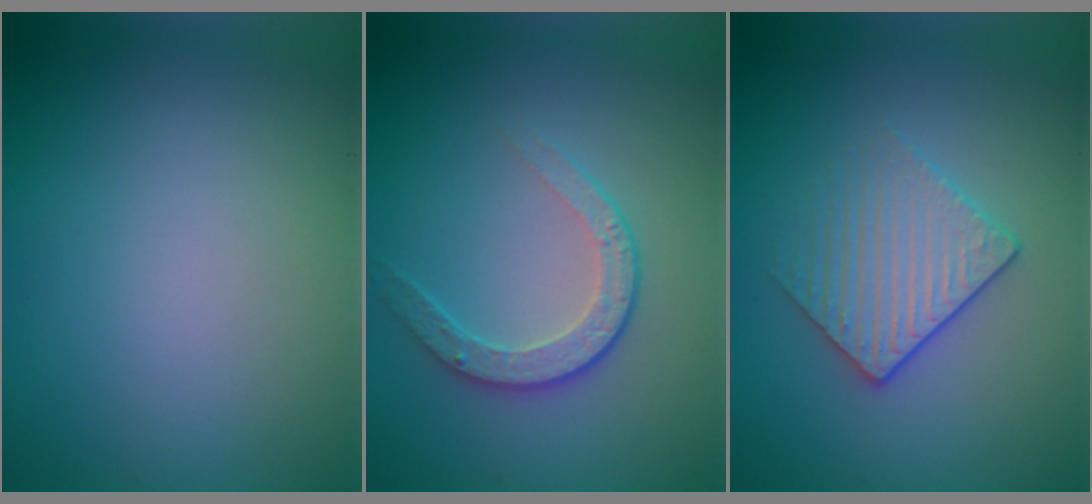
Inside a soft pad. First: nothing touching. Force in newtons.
{"total": 2.6, "press": 2.0, "slide": 1.7}
{"total": 3.1, "press": 2.9, "slide": 1.1}